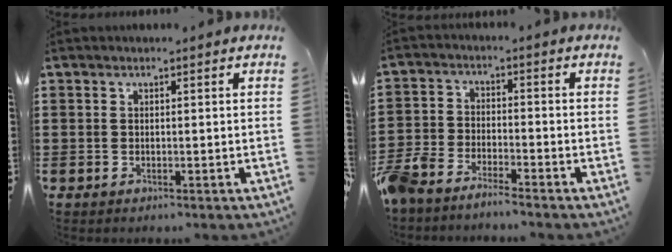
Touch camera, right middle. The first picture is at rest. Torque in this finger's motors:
{"motor_torque": [2.14, 0.00, 0.19, 0.16]}